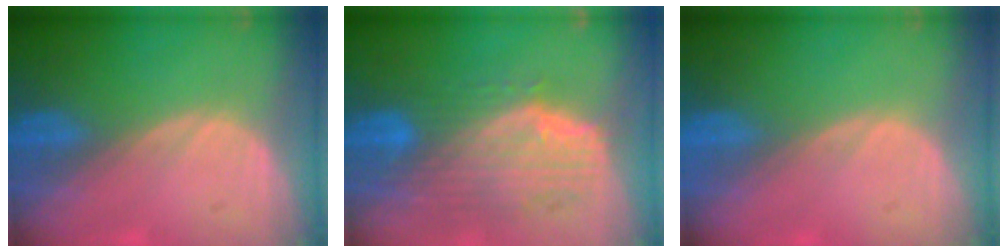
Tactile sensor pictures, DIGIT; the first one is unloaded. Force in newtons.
{"total": 10.0, "press": 8.9, "slide": 4.7}
{"total": 0.0}